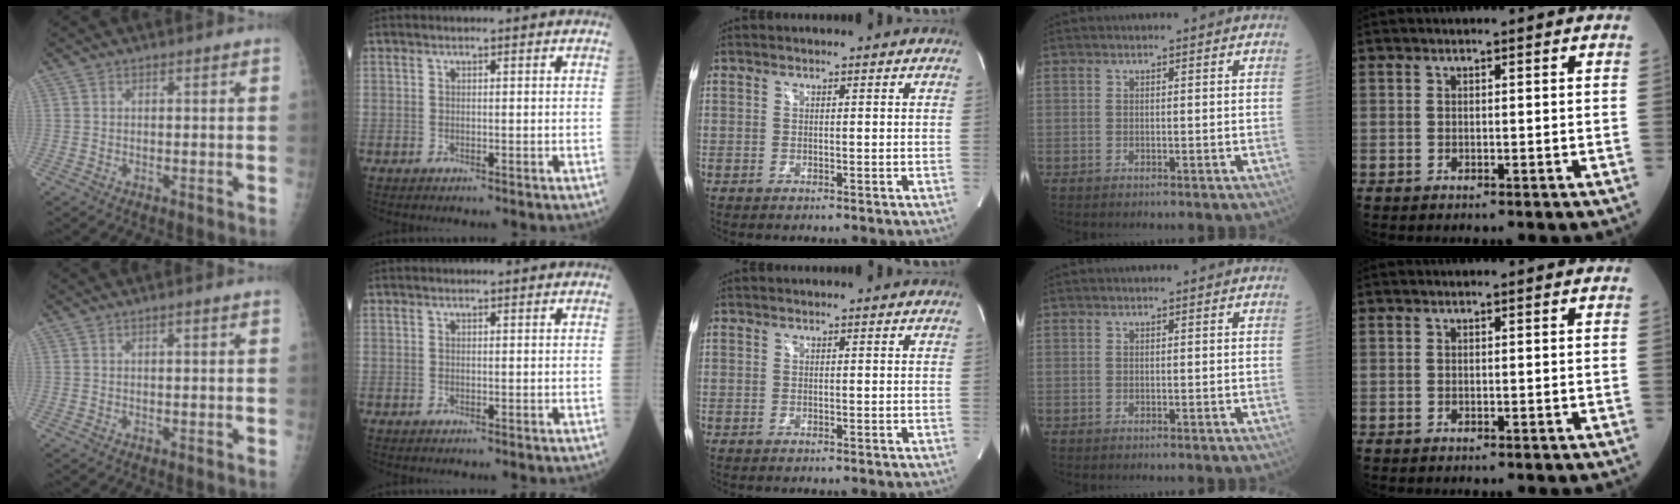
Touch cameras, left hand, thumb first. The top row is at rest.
{"thumb": {"total": 0.9, "force": [0.3, 0.1, 0.8], "torque": [-0.012, 0.002, 0.004]}, "index": {"total": 0.8, "force": [0.8, 0.1, 0.1], "torque": [-0.010, 0.010, 0.016]}}